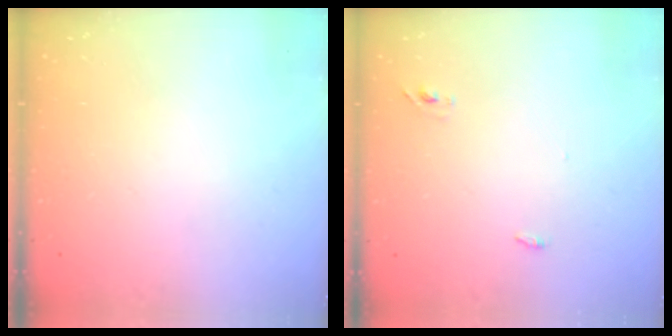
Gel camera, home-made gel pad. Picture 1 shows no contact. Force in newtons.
{"total": 2.9, "press": 2.7, "slide": 1.0}